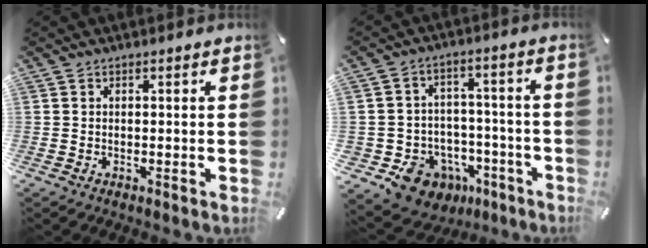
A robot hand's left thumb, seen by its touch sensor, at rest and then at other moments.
{"total": 11.7, "force": [-6.7, 9.0, 3.4], "torque": [-0.049, 0.037, -0.107]}